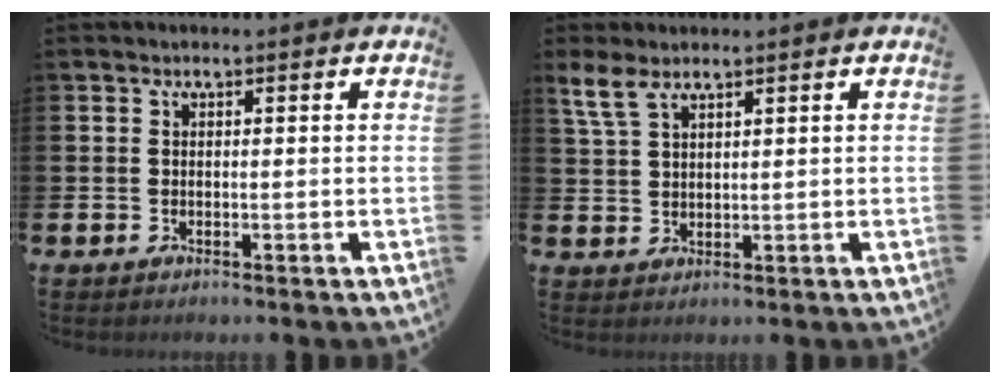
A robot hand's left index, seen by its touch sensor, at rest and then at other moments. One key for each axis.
{"total": 4.1, "fx": 3.0, "fy": 1.5, "fz": 2.3, "tx": -0.043, "ty": -0.005, "tz": 0.052}